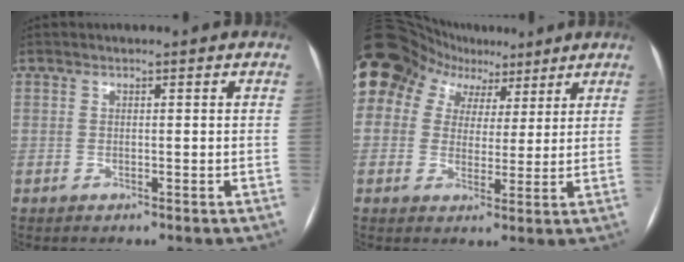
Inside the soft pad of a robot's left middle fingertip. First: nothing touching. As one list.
[{"total": 21.3, "force": [12.2, 15.5, 8.1], "torque": [-0.230, 0.090, 0.218]}]